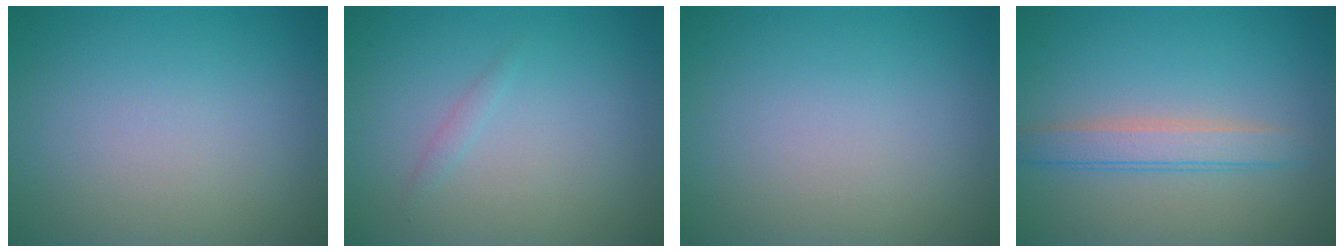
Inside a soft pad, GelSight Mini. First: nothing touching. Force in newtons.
{"total": 0.7, "press": 0.7, "slide": 0.0}
{"total": 0.0}
{"total": 2.7, "press": 2.7, "slide": 0.0}